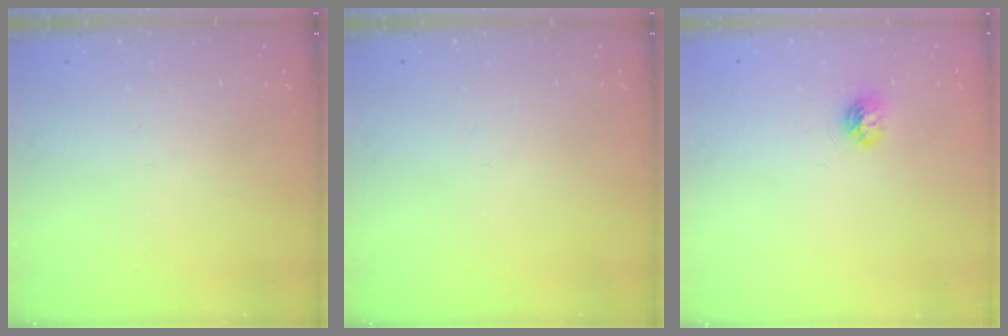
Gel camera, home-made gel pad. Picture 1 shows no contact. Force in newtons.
{"total": 0.0}
{"total": 4.8, "press": 4.8, "slide": 0.6}